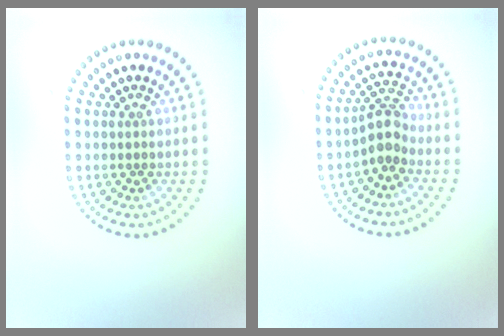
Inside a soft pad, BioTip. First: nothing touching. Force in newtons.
{"total": 2.8, "press": 2.1, "slide": 1.8}